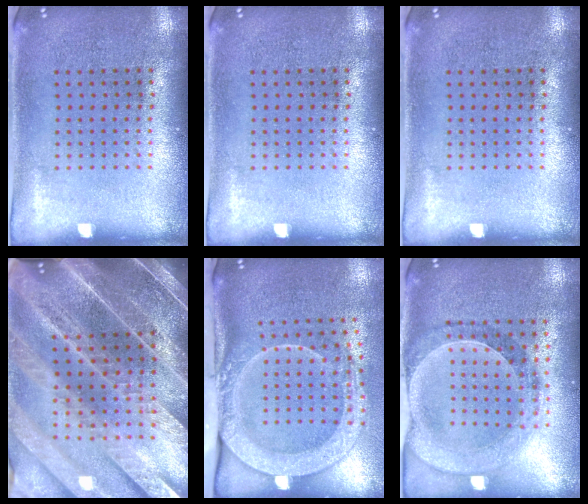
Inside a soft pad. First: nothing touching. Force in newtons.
{"total": 0.0}
{"total": 0.0}
{"total": 5.4, "press": 4.6, "slide": 2.9}
{"total": 2.8, "press": 2.1, "slide": 1.9}
{"total": 0.8, "press": 0.7, "slide": 0.3}